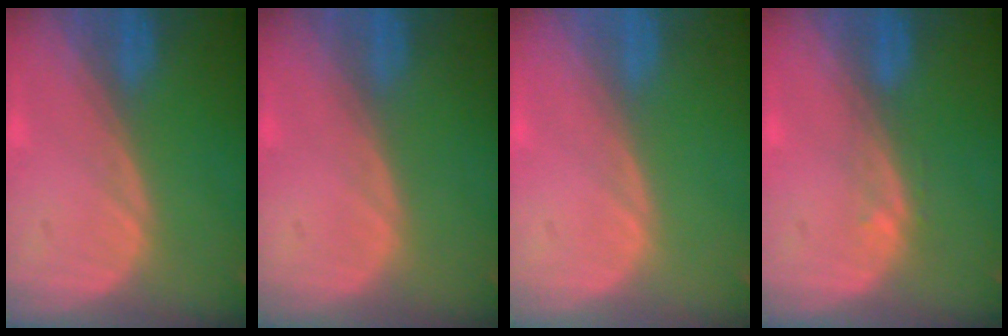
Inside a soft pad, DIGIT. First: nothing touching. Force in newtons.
{"total": 0.0}
{"total": 0.0}
{"total": 1.0, "press": 1.0, "slide": 0.2}